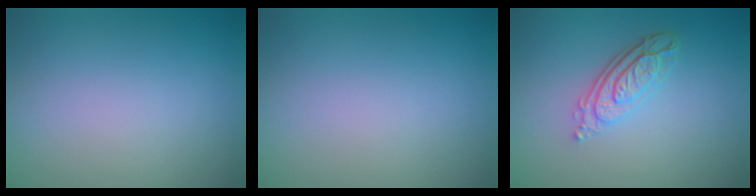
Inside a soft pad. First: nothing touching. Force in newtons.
{"total": 0.0}
{"total": 4.0, "press": 2.9, "slide": 2.8}